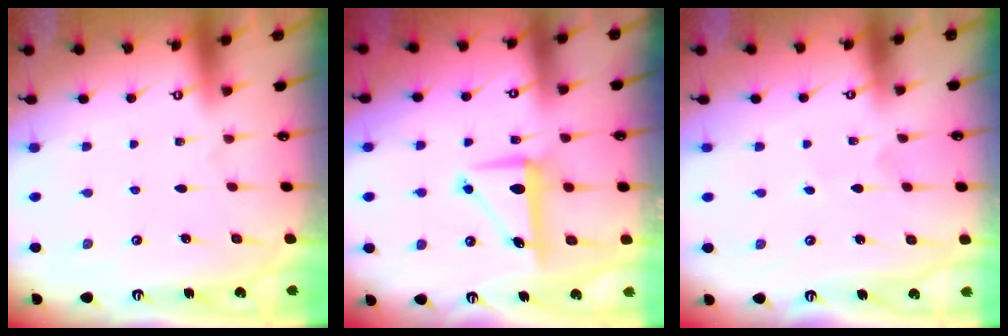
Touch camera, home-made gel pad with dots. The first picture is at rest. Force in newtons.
{"total": 8.8, "press": 8.8, "slide": 0.4}
{"total": 1.2, "press": 1.2, "slide": 0.1}